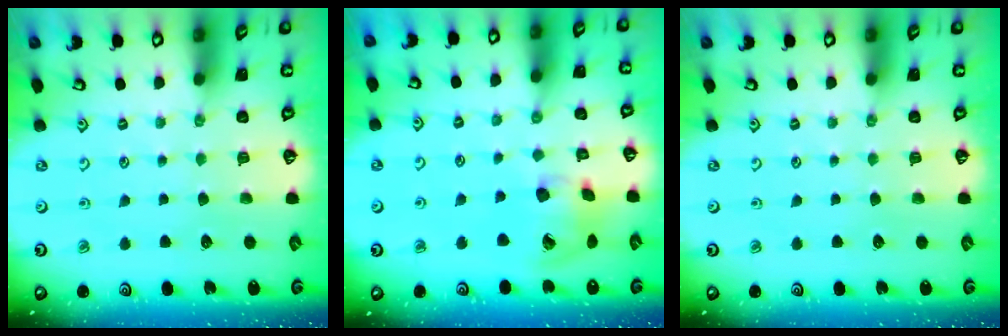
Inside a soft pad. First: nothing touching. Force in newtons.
{"total": 15.6, "press": 15.4, "slide": 2.4}
{"total": 0.0}